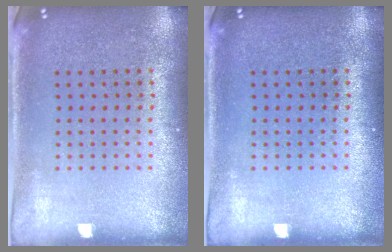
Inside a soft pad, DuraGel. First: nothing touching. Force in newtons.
{"total": 0.0}